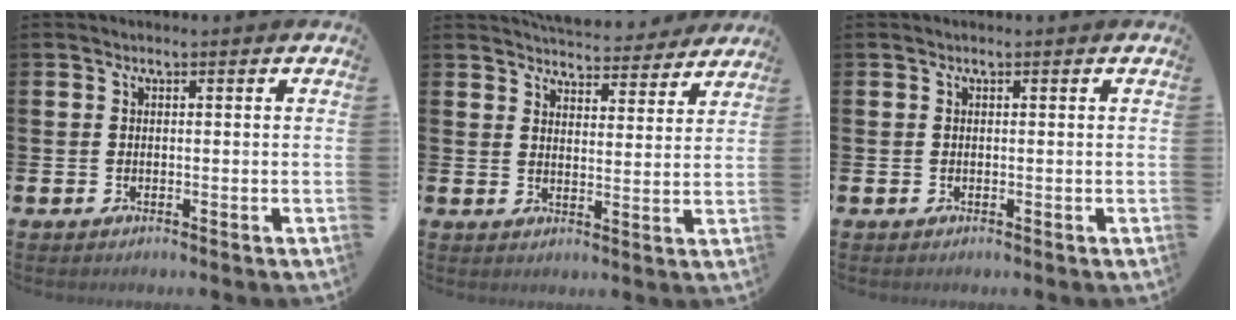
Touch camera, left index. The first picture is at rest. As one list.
[{"total": 5.5, "force": [5.4, 0.9, 0.3], "torque": [-0.017, -0.040, 0.097]}, {"total": 0.0}]